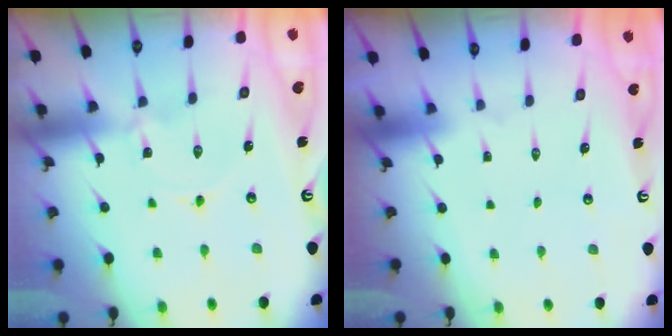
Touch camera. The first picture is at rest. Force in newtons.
{"total": 1.6, "press": 1.6, "slide": 0.1}